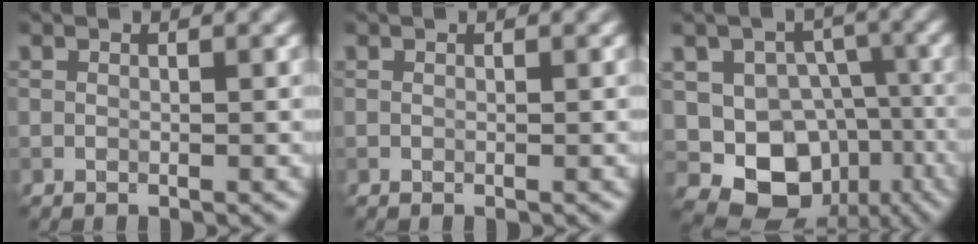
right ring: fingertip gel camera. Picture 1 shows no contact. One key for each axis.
{"total": 0.0}
{"total": 9.3, "fx": -2.2, "fy": 7.6, "fz": 4.9, "tx": -0.061, "ty": -0.003, "tz": -0.034}